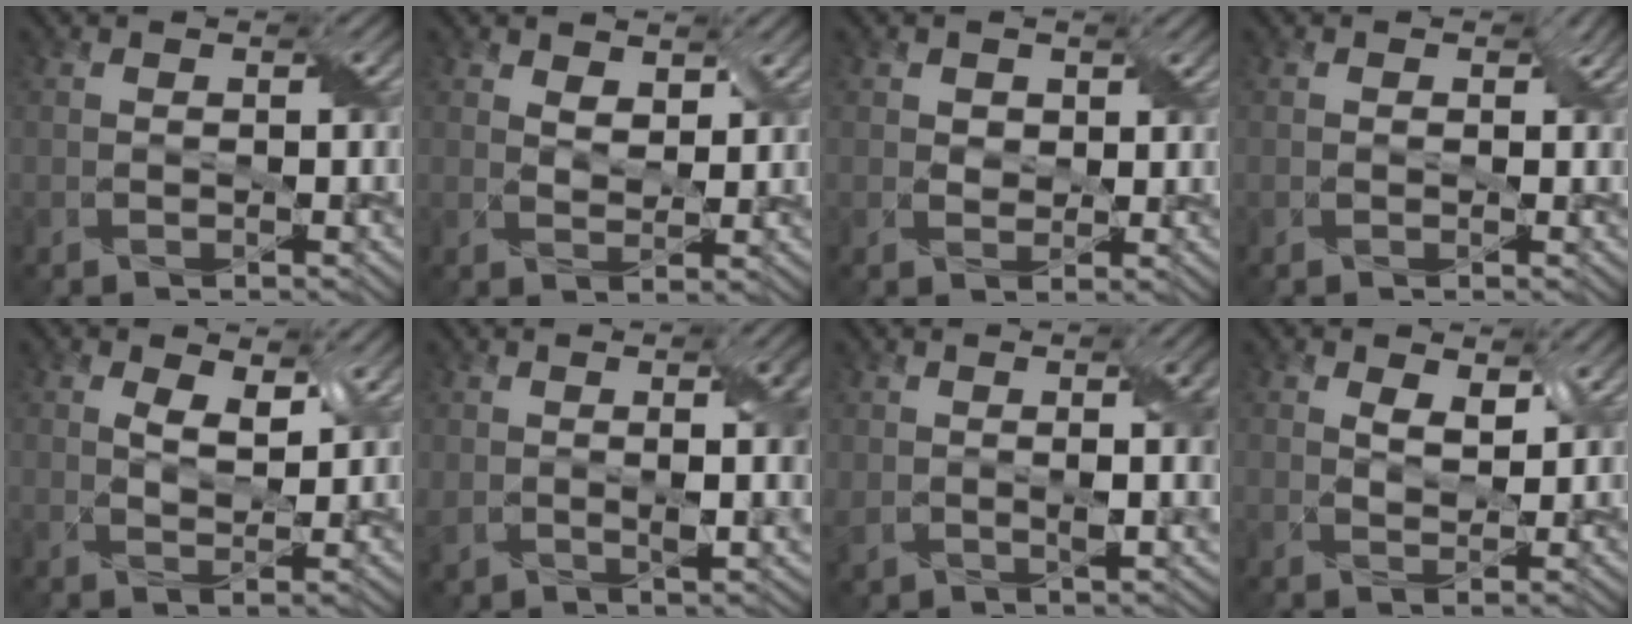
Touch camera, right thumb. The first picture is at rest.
{"total": 3.0, "force": [2.0, 1.6, 1.6], "torque": [-0.038, -0.005, 0.035]}
{"total": 2.0, "force": [1.0, 1.6, 0.7], "torque": [-0.024, -0.002, 0.012]}
{"total": 1.3, "force": [0.3, 1.0, 0.8], "torque": [-0.016, -0.004, 0.005]}
{"total": 5.0, "force": [2.7, 2.3, 3.5], "torque": [-0.072, -0.008, 0.046]}
{"total": 7.2, "force": [1.8, 2.7, 6.5], "torque": [-0.122, -0.002, 0.037]}
{"total": 6.5, "force": [1.6, 2.4, 5.8], "torque": [-0.110, -0.001, 0.033]}
{"total": 4.0, "force": [2.4, 1.9, 2.6], "torque": [-0.057, -0.008, 0.042]}